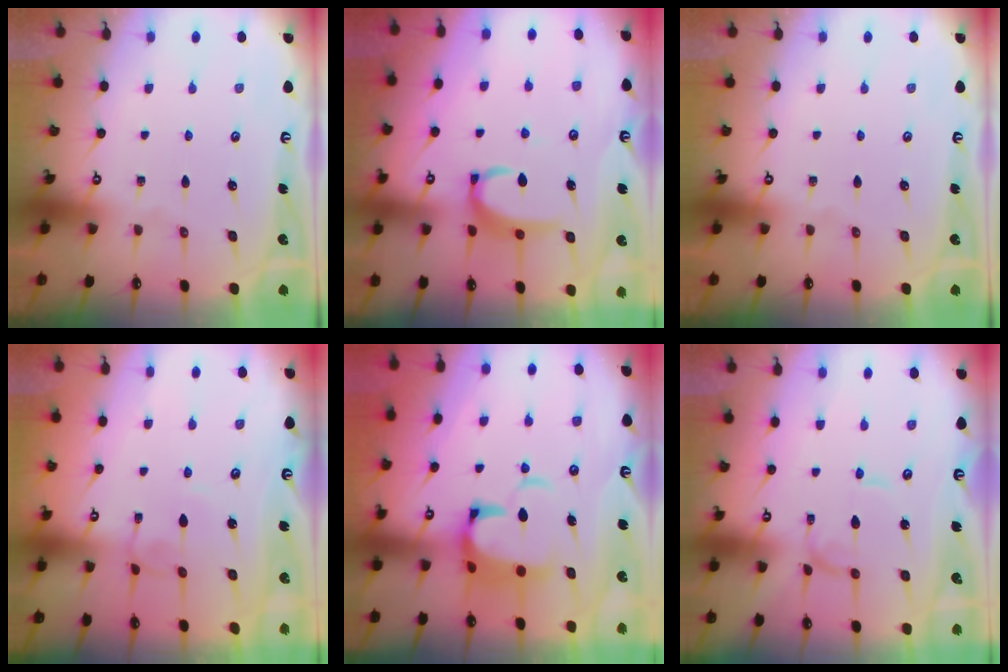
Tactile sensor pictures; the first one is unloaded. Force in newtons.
{"total": 4.9, "press": 4.7, "slide": 1.1}
{"total": 0.0}
{"total": 2.4, "press": 2.4, "slide": 0.3}
{"total": 6.9, "press": 6.7, "slide": 1.6}
{"total": 0.6, "press": 0.6, "slide": 0.1}